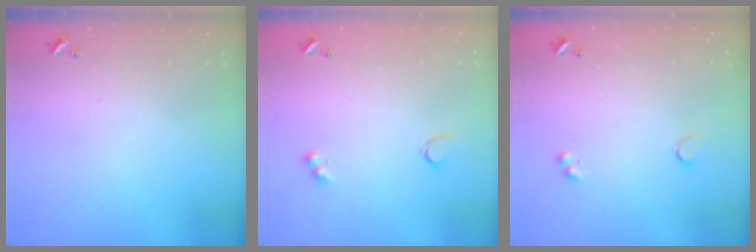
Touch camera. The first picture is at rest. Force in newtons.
{"total": 3.1, "press": 2.9, "slide": 1.0}
{"total": 1.9, "press": 1.5, "slide": 1.1}